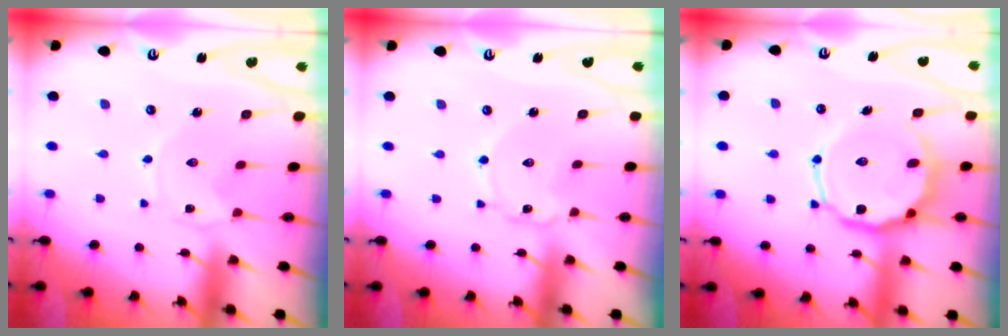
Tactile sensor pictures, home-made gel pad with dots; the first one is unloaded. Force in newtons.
{"total": 2.2, "press": 2.2, "slide": 0.3}
{"total": 15.4, "press": 15.3, "slide": 1.5}